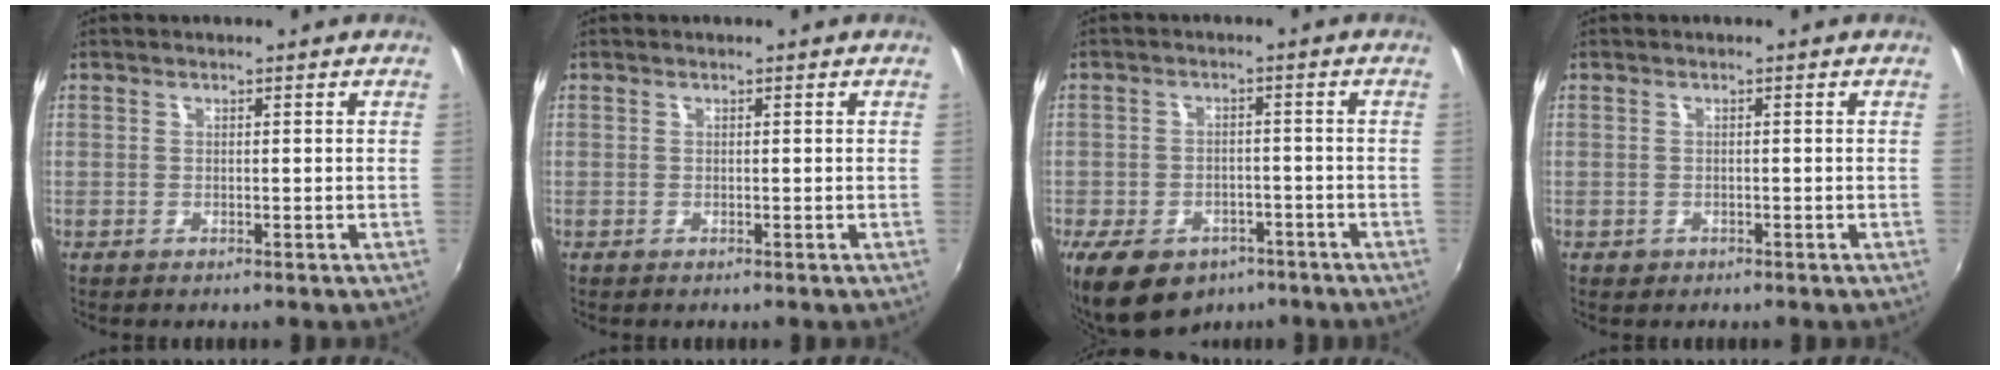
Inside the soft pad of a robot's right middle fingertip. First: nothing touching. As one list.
[{"total": 0.0}, {"total": 13.0, "force": [-8.3, 8.2, 5.9], "torque": [-0.146, -0.013, -0.120]}, {"total": 1.2, "force": [-0.6, 1.0, 0.3], "torque": [-0.008, -0.004, -0.006]}]